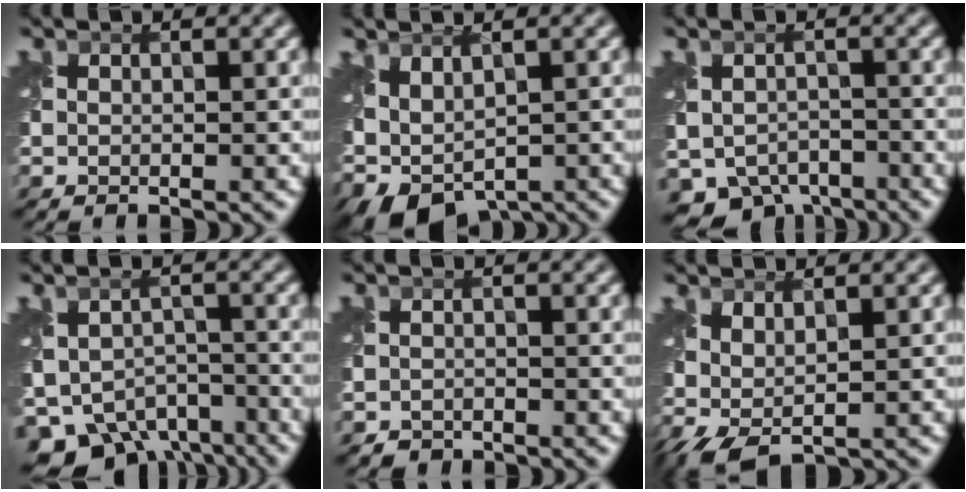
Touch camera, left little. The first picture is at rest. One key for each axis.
{"total": 5.6, "fx": -1.2, "fy": 3.2, "fz": 4.4, "tx": -0.078, "ty": -0.004, "tz": -0.007}
{"total": 6.5, "fx": -4.5, "fy": 4.3, "fz": 1.8, "tx": -0.019, "ty": -0.018, "tz": -0.064}
{"total": 8.5, "fx": -5.9, "fy": 5.2, "fz": 3.0, "tx": -0.054, "ty": -0.021, "tz": -0.085}
{"total": 1.3, "fx": -1.1, "fy": 0.5, "fz": -0.4, "tx": 0.010, "ty": 0.001, "tz": -0.022}
{"total": 2.6, "fx": 0.9, "fy": 1.3, "fz": 2.1, "tx": -0.048, "ty": 0.007, "tz": 0.021}